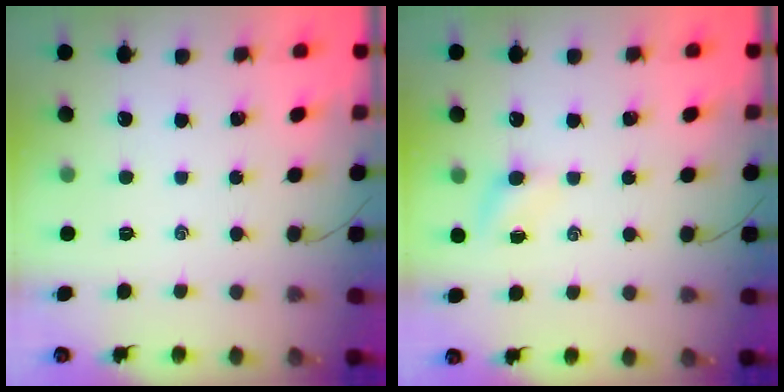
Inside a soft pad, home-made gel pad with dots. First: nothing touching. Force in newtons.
{"total": 3.8, "press": 3.6, "slide": 1.2}